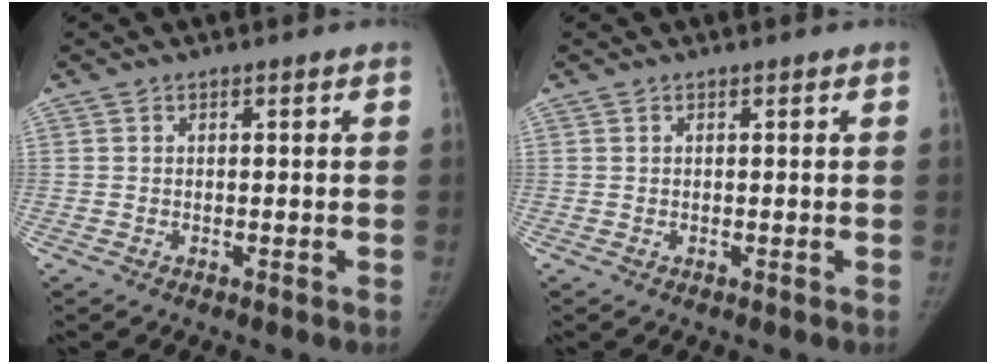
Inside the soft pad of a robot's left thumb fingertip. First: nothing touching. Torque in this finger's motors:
{"motor_torque": [0.02, -0.01, 0.16, 0.10, 0.01]}